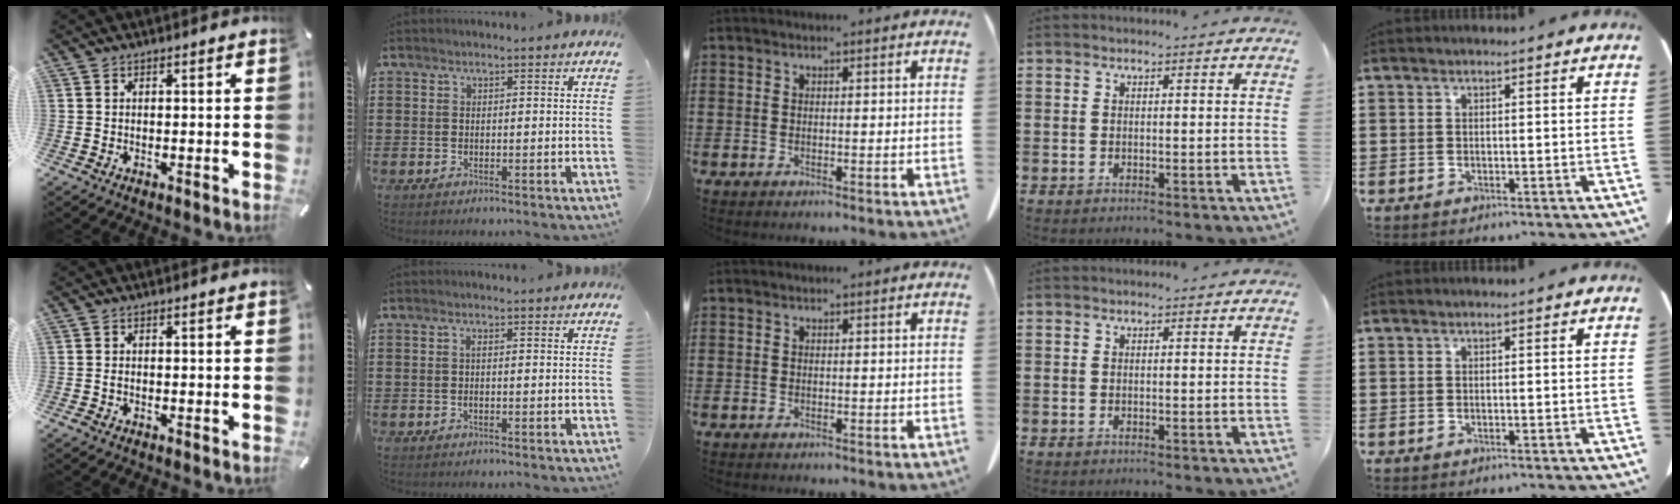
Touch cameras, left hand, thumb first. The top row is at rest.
{"thumb": {"total": 0.8, "force": [-0.6, 0.4, 0.4], "torque": [-0.009, -0.001, -0.011]}, "index": {"total": 0.6, "force": [0.0, 0.1, 0.6], "torque": [-0.013, -0.001, 0.000]}}